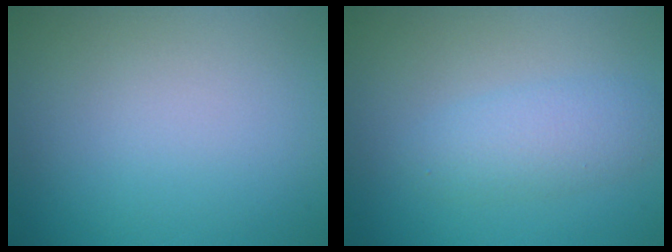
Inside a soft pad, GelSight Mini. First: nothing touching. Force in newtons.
{"total": 2.8, "press": 2.8, "slide": 0.2}